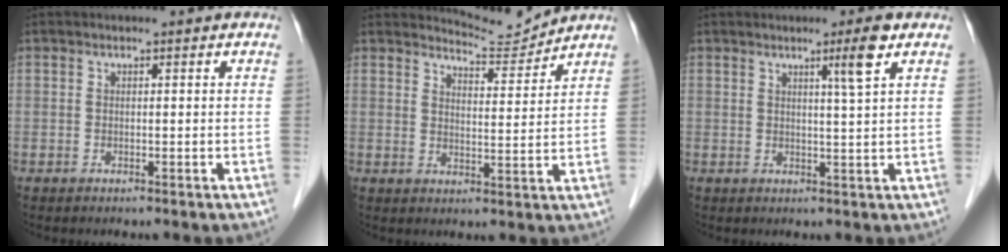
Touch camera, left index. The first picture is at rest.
{"total": 5.0, "force": [4.7, -0.9, -1.3], "torque": [0.004, -0.019, 0.080]}
{"total": 3.6, "force": [2.0, -1.0, 2.9], "torque": [-0.051, -0.006, 0.038]}